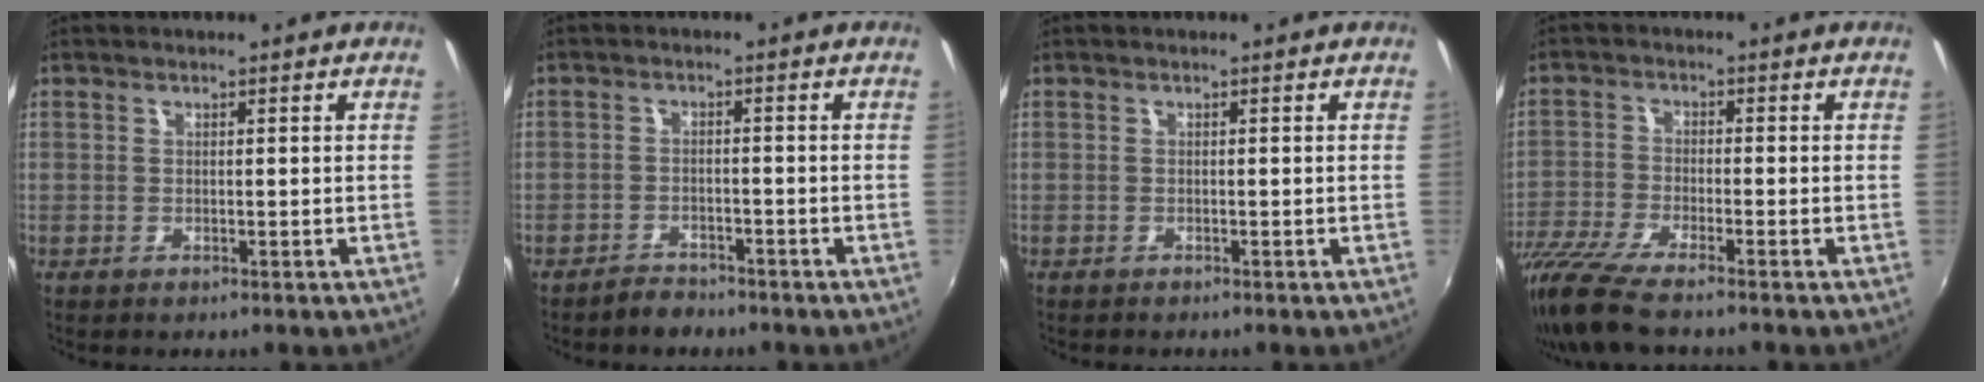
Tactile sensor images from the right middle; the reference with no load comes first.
{"total": 2.8, "force": [-2.6, 1.1, 0.4], "torque": [-0.019, 0.005, -0.042]}
{"total": 0.0}
{"total": 9.9, "force": [-8.1, 0.8, 5.6], "torque": [-0.133, -0.035, -0.156]}